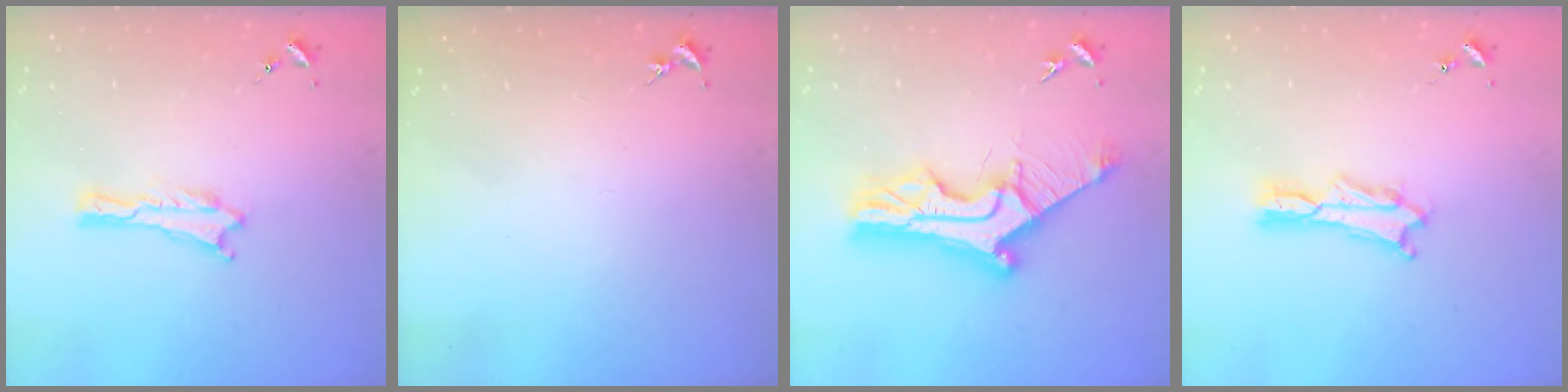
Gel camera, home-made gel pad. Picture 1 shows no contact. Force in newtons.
{"total": 0.0}
{"total": 12.7, "press": 12.6, "slide": 1.1}
{"total": 2.0, "press": 2.0, "slide": 0.3}